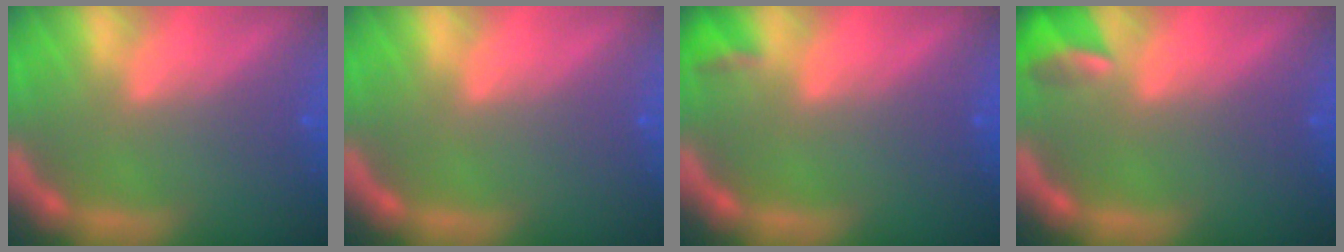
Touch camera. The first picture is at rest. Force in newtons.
{"total": 0.0}
{"total": 1.4}
{"total": 2.9}